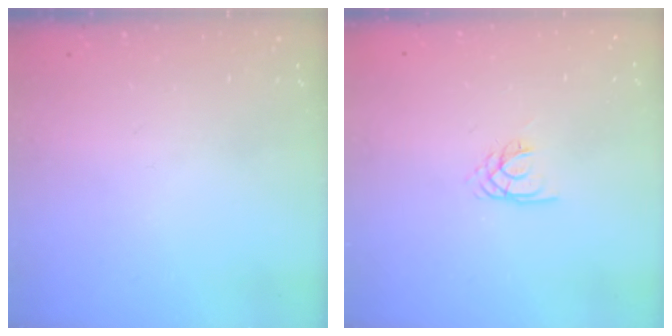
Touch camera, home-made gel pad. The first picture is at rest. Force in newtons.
{"total": 2.1, "press": 2.1, "slide": 0.4}